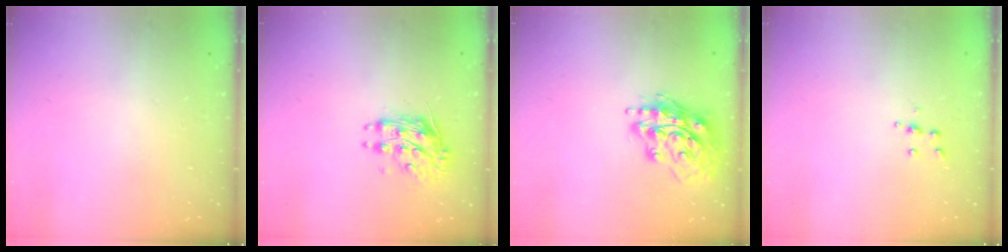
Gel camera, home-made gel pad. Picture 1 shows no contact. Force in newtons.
{"total": 8.9, "press": 8.9, "slide": 0.3}
{"total": 16.9, "press": 16.7, "slide": 2.3}
{"total": 4.3, "press": 4.3, "slide": 0.4}